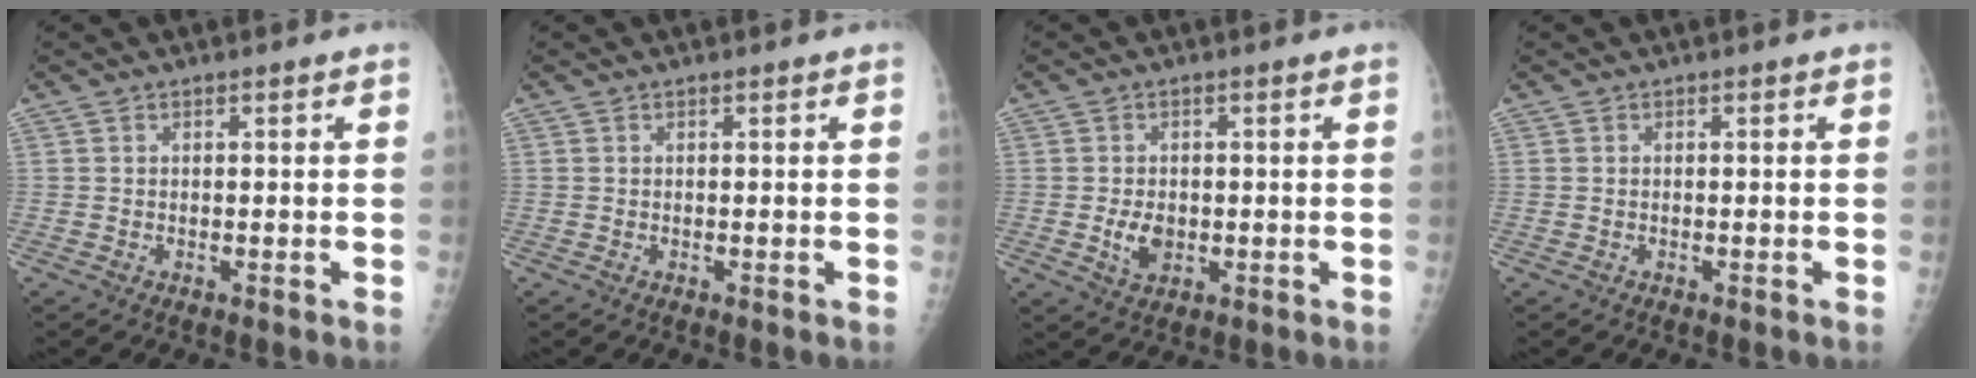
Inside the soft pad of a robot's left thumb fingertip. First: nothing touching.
{"total": 0.0}
{"total": 4.1, "force": [-0.5, 2.8, 2.9], "torque": [-0.046, -0.003, -0.001]}
{"total": 0.0}